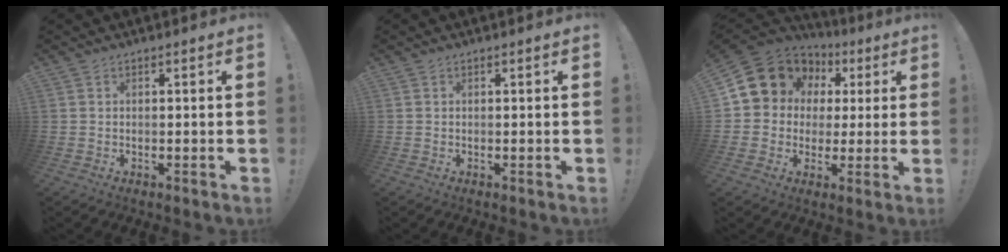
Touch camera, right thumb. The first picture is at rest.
{"total": 0.0}
{"total": 12.0, "force": [5.3, 10.0, 4.1], "torque": [-0.062, -0.032, 0.110]}